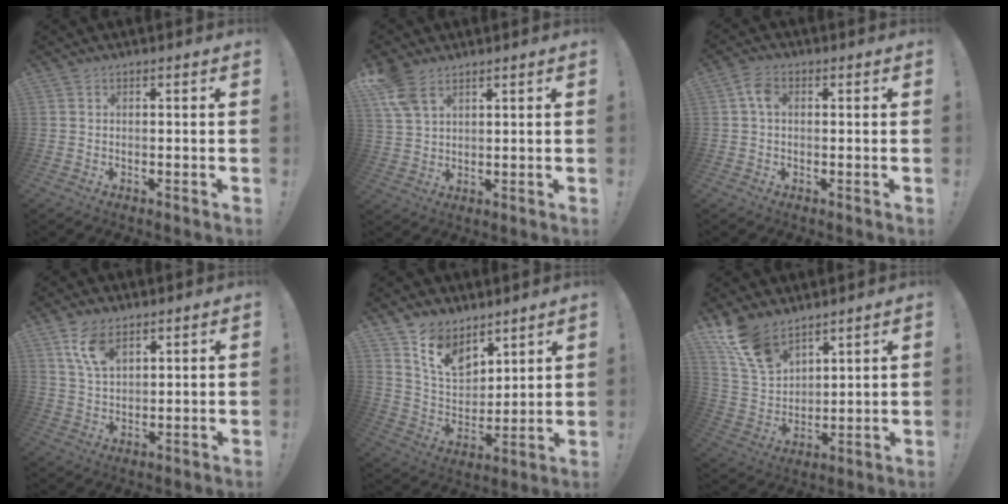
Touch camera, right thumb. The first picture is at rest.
{"total": 8.0, "force": [5.0, 4.4, 4.4], "torque": [-0.088, -0.019, 0.099]}
{"total": 4.3, "force": [0.6, 2.8, 3.2], "torque": [-0.060, 0.011, 0.012]}
{"total": 9.1, "force": [5.4, 4.8, 5.6], "torque": [-0.102, -0.015, 0.102]}
{"total": 11.7, "force": [8.6, 6.8, 4.1], "torque": [-0.086, -0.058, 0.168]}
{"total": 13.8, "force": [10.3, 7.0, 5.9], "torque": [-0.129, -0.058, 0.201]}